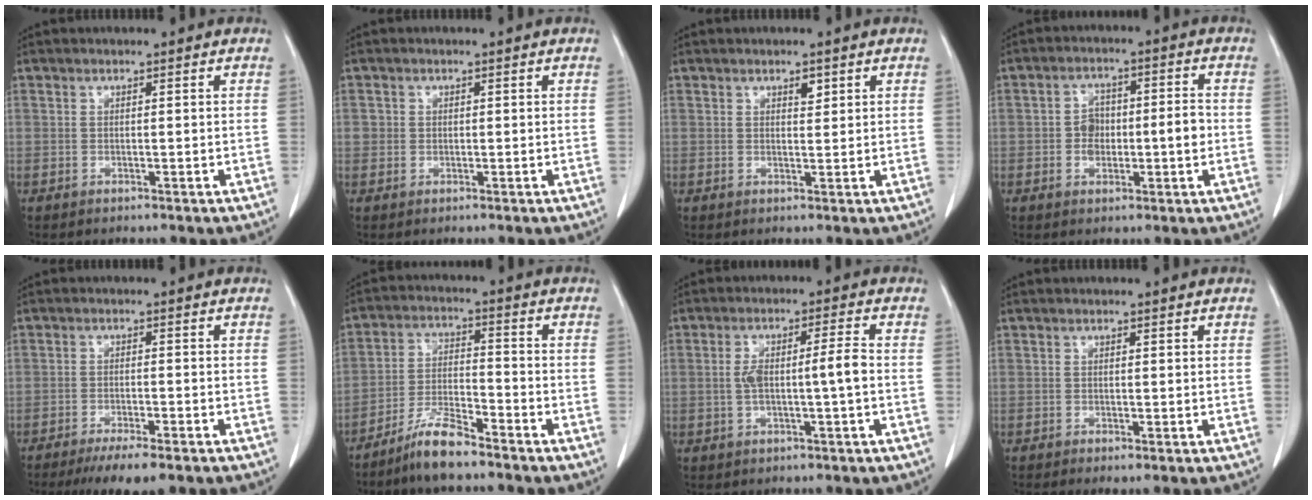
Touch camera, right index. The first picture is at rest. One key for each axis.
{"total": 1.4, "fx": 0.1, "fy": 1.4, "fz": 0.2, "tx": 0.007, "ty": 0.004, "tz": 0.000}
{"total": 1.4, "fx": 0.9, "fy": 0.6, "fz": 0.9, "tx": -0.013, "ty": -0.004, "tz": 0.013}
{"total": 5.2, "fx": -0.4, "fy": 4.4, "fz": 2.8, "tx": -0.030, "ty": 0.021, "tz": -0.002}
{"total": 8.2, "fx": -6.4, "fy": 1.1, "fz": 5.1, "tx": -0.067, "ty": -0.014, "tz": -0.094}
{"total": 6.9, "fx": -5.7, "fy": 0.9, "fz": 3.8, "tx": -0.081, "ty": -0.013, "tz": -0.111}
{"total": 5.7, "fx": -0.5, "fy": 0.5, "fz": 5.7, "tx": -0.112, "ty": 0.017, "tz": -0.005}
{"total": 1.2, "fx": -0.6, "fy": 0.1, "fz": 1.0, "tx": -0.017, "ty": -0.004, "tz": -0.008}